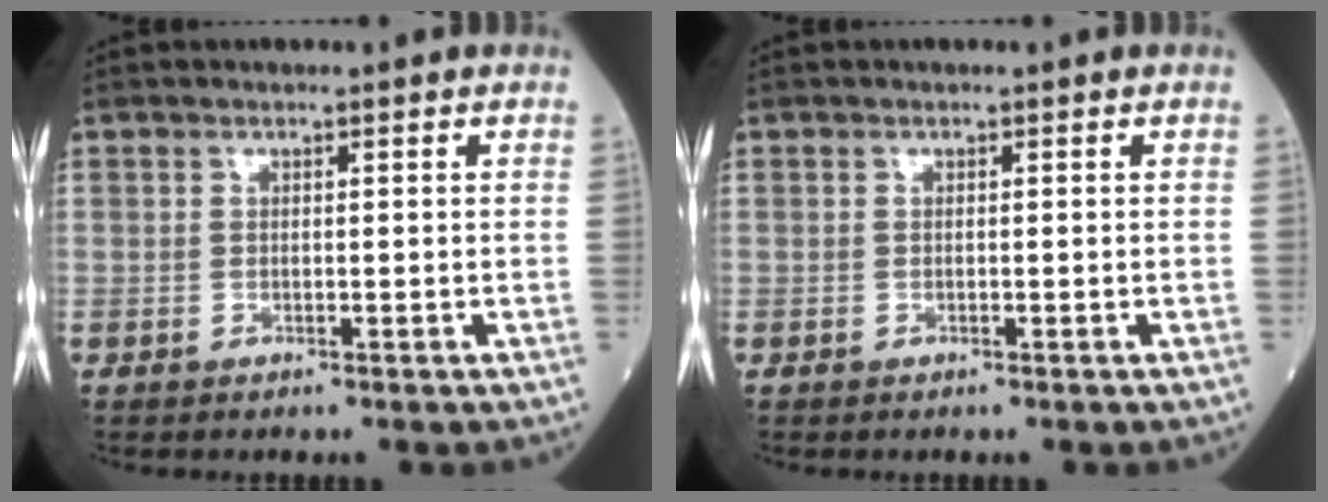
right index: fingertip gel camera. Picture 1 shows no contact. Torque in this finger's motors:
{"motor_torque": [0.03, 0.06, 0.03, -0.01]}